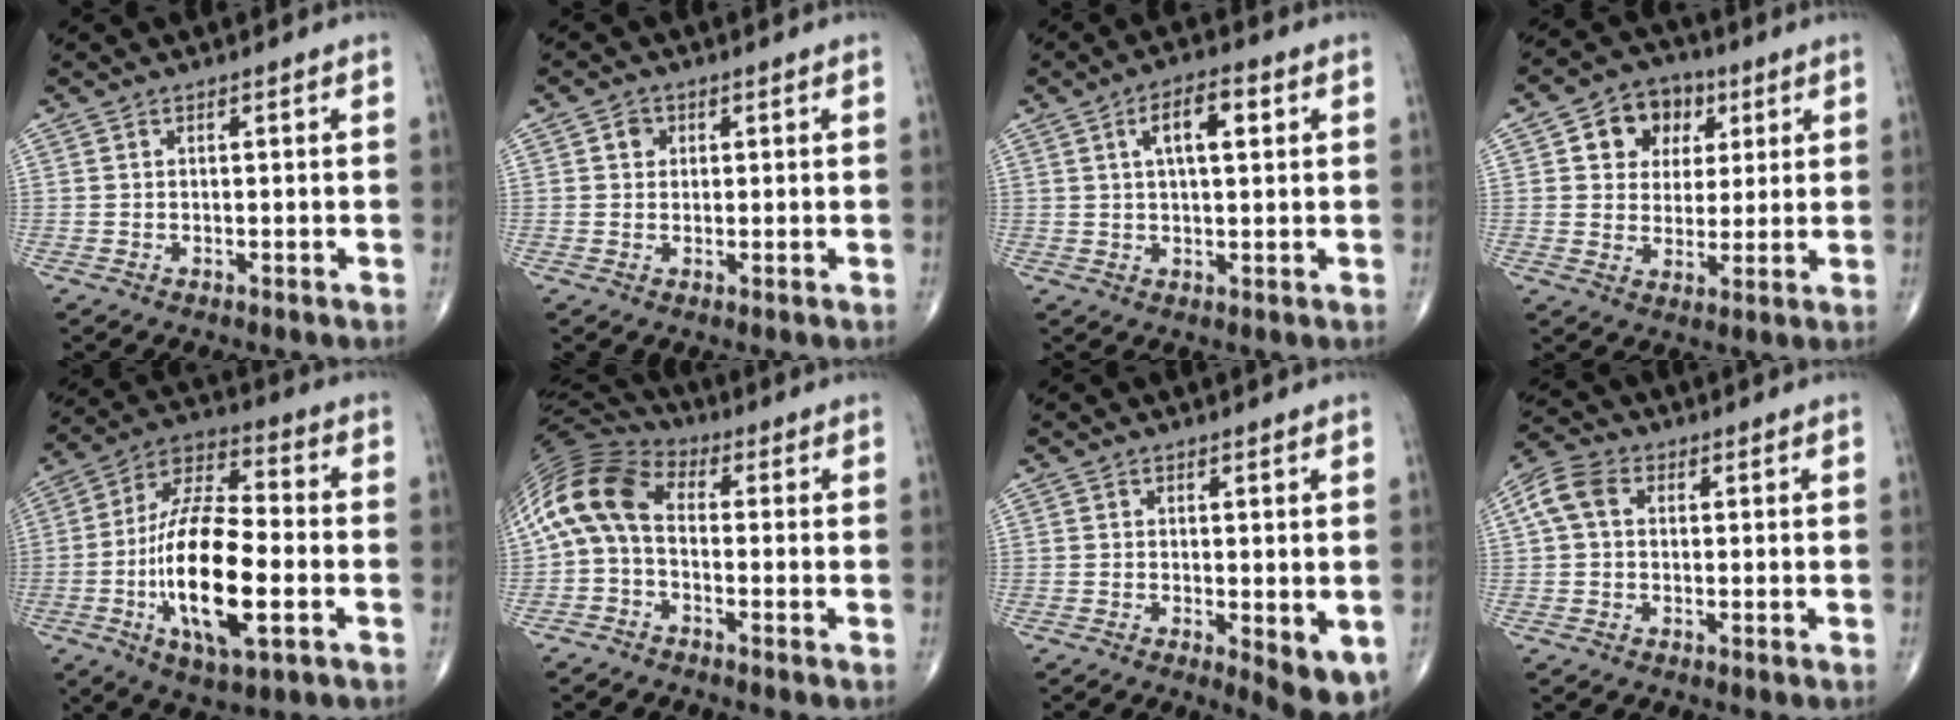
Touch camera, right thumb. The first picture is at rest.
{"total": 2.2, "force": [0.6, 1.9, 0.8], "torque": [-0.003, 0.000, 0.007]}
{"total": 6.9, "force": [2.2, 2.7, 5.9], "torque": [-0.091, 0.006, 0.034]}
{"total": 10.2, "force": [3.7, 8.2, 4.9], "torque": [-0.034, -0.004, 0.057]}
{"total": 19.4, "force": [-4.3, 7.0, 17.6], "torque": [-0.319, 0.012, -0.070]}
{"total": 11.3, "force": [-0.5, 6.7, 9.1], "torque": [-0.184, 0.037, -0.029]}
{"total": 6.2, "force": [-1.1, 2.2, 5.6], "torque": [-0.071, -0.017, -0.012]}
{"total": 5.9, "force": [1.0, 4.2, 4.0], "torque": [-0.087, 0.022, 0.013]}